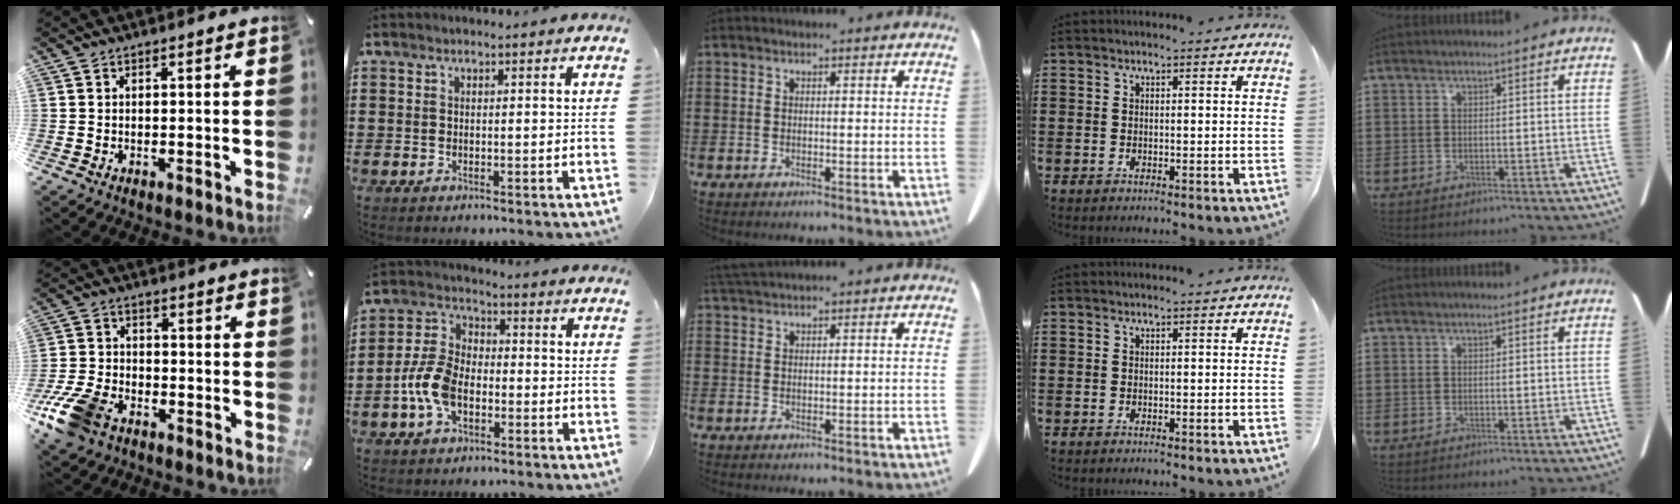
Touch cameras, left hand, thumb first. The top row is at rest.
{"thumb": {"total": 11.5, "force": [-7.2, 6.6, 6.0], "torque": [-0.133, 0.033, -0.135]}, "index": {"total": 8.5, "force": [-2.8, 5.1, 6.1], "torque": [-0.161, 0.002, -0.061]}, "middle": {"total": 1.8, "force": [1.7, 0.1, 0.6], "torque": [-0.016, -0.002, 0.035]}}